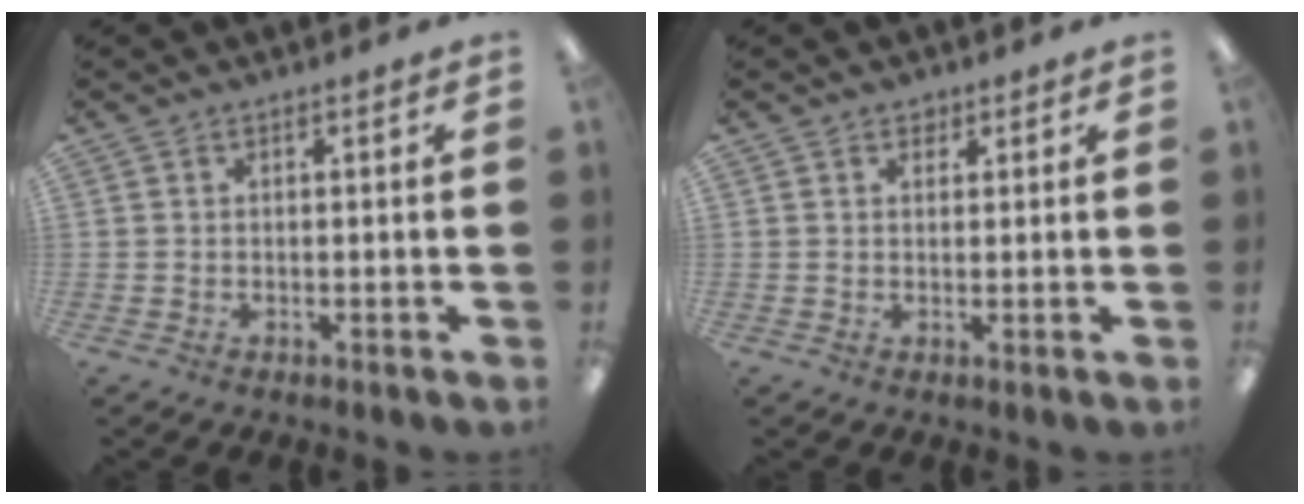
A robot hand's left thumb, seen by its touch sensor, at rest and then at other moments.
{"total": 1.5, "force": [1.2, 0.9, 0.3], "torque": [0.001, -0.002, 0.020]}